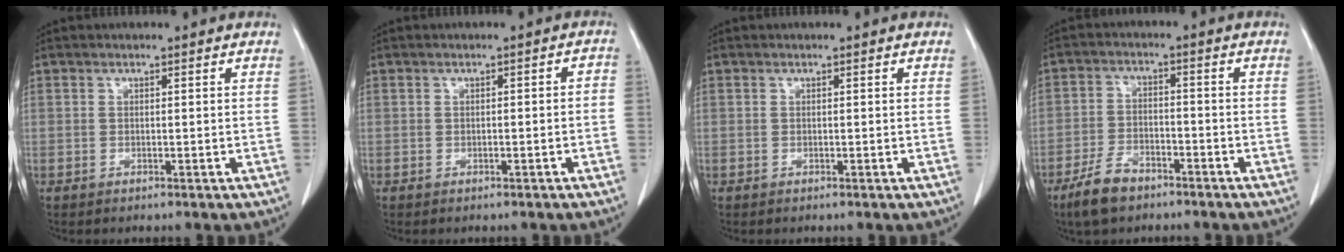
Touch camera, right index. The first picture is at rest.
{"total": 1.8, "force": [-0.6, 0.6, 1.6], "torque": [-0.016, 0.015, -0.004]}
{"total": 0.0}
{"total": 6.5, "force": [-4.8, 2.9, 3.3], "torque": [-0.073, -0.002, -0.086]}